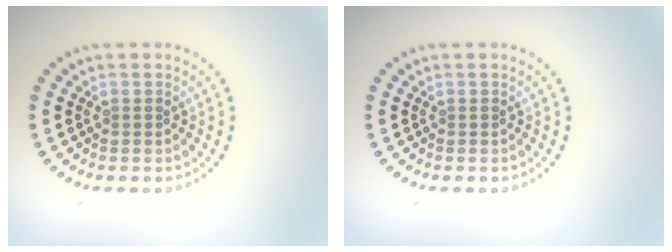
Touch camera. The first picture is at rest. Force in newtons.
{"total": 0.0}